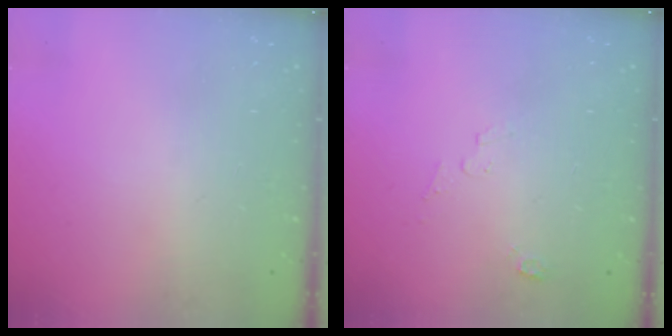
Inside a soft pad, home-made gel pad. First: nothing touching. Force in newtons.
{"total": 2.4, "press": 2.4, "slide": 0.3}